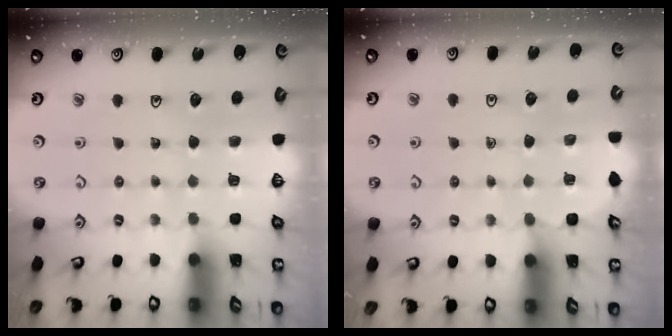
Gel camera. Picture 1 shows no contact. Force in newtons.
{"total": 4.0, "press": 3.6, "slide": 1.8}